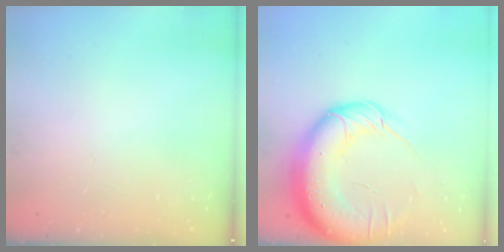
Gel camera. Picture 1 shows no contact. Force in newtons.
{"total": 19.6, "press": 19.1, "slide": 4.2}